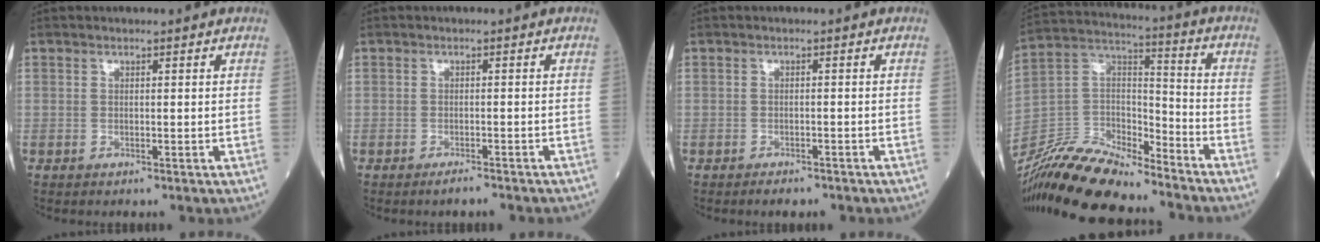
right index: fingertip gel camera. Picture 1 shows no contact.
{"total": 2.7, "force": [-2.4, 0.1, 1.4], "torque": [-0.018, -0.003, -0.028]}
{"total": 2.6, "force": [-2.2, 0.8, 1.1], "torque": [-0.016, -0.003, -0.023]}
{"total": 18.1, "force": [-16.5, 3.4, 6.6], "torque": [-0.129, 0.019, -0.305]}